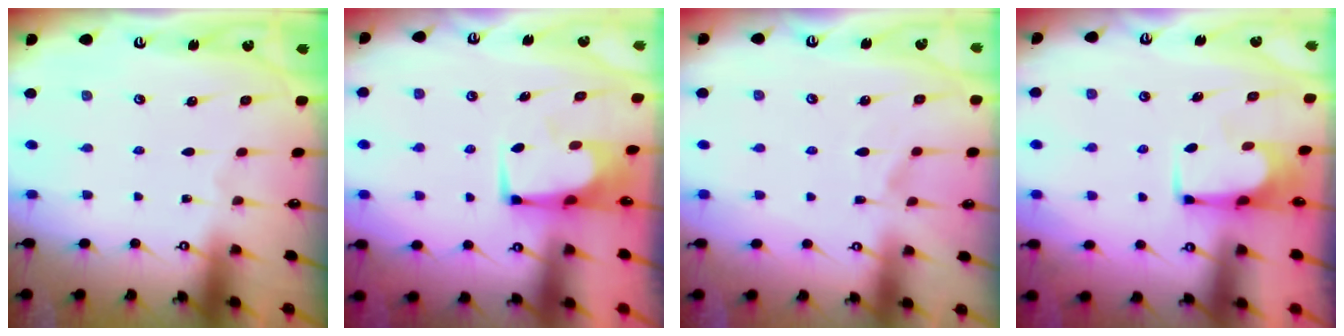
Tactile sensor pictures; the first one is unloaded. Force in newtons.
{"total": 1.3, "press": 1.2, "slide": 0.2}
{"total": 1.7, "press": 1.0, "slide": 1.3}
{"total": 0.9, "press": 0.9, "slide": 0.0}